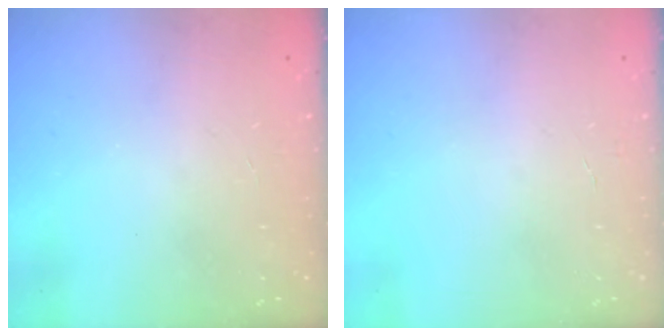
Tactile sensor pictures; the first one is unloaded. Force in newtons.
{"total": 3.5, "press": 3.5, "slide": 0.3}